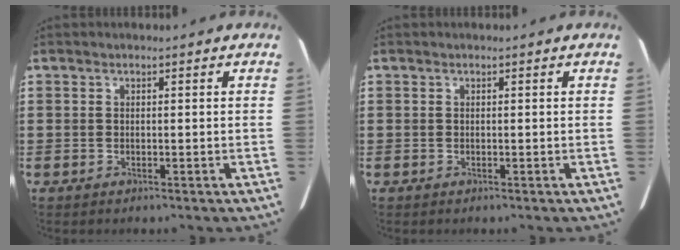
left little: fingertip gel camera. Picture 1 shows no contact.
{"total": 0.0}